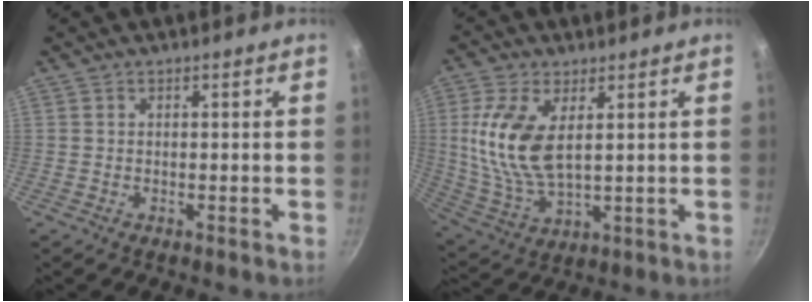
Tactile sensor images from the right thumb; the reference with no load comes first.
{"total": 13.1, "force": [2.9, 6.7, 10.8], "torque": [-0.219, -0.012, 0.068]}